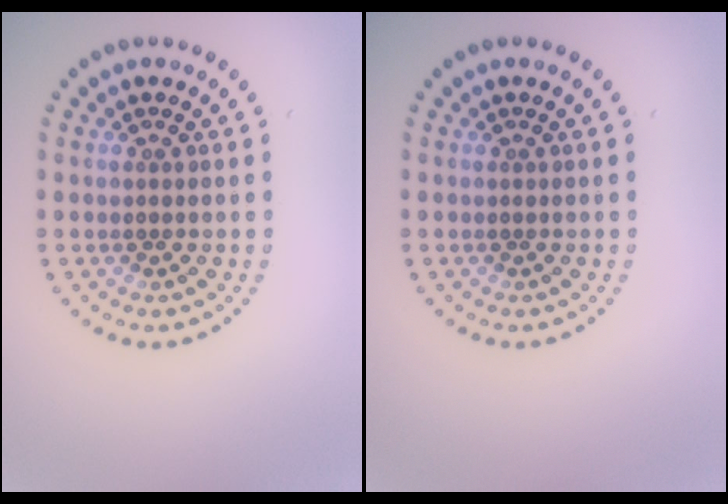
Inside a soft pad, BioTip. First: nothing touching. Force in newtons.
{"total": 0.0}